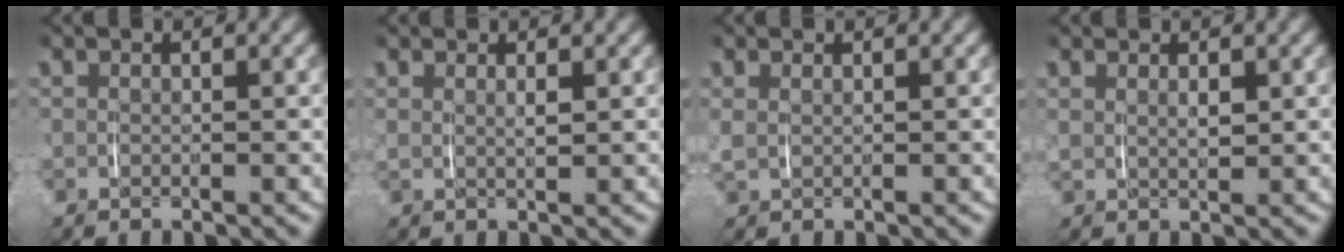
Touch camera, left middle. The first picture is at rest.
{"total": 1.1, "force": [0.8, 0.1, 0.8], "torque": [-0.016, -0.005, 0.016]}
{"total": 1.4, "force": [0.5, 1.0, 0.8], "torque": [-0.029, 0.000, 0.011]}
{"total": 1.4, "force": [1.0, 0.5, 0.9], "torque": [-0.018, -0.005, 0.020]}